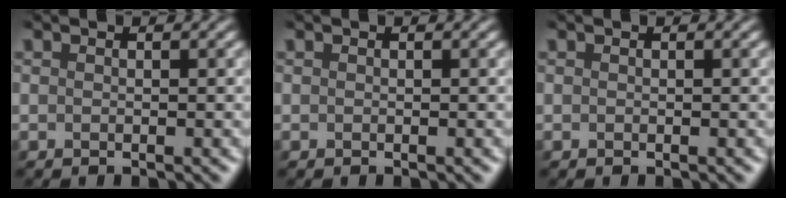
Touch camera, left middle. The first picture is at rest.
{"total": 0.0}
{"total": 0.0}